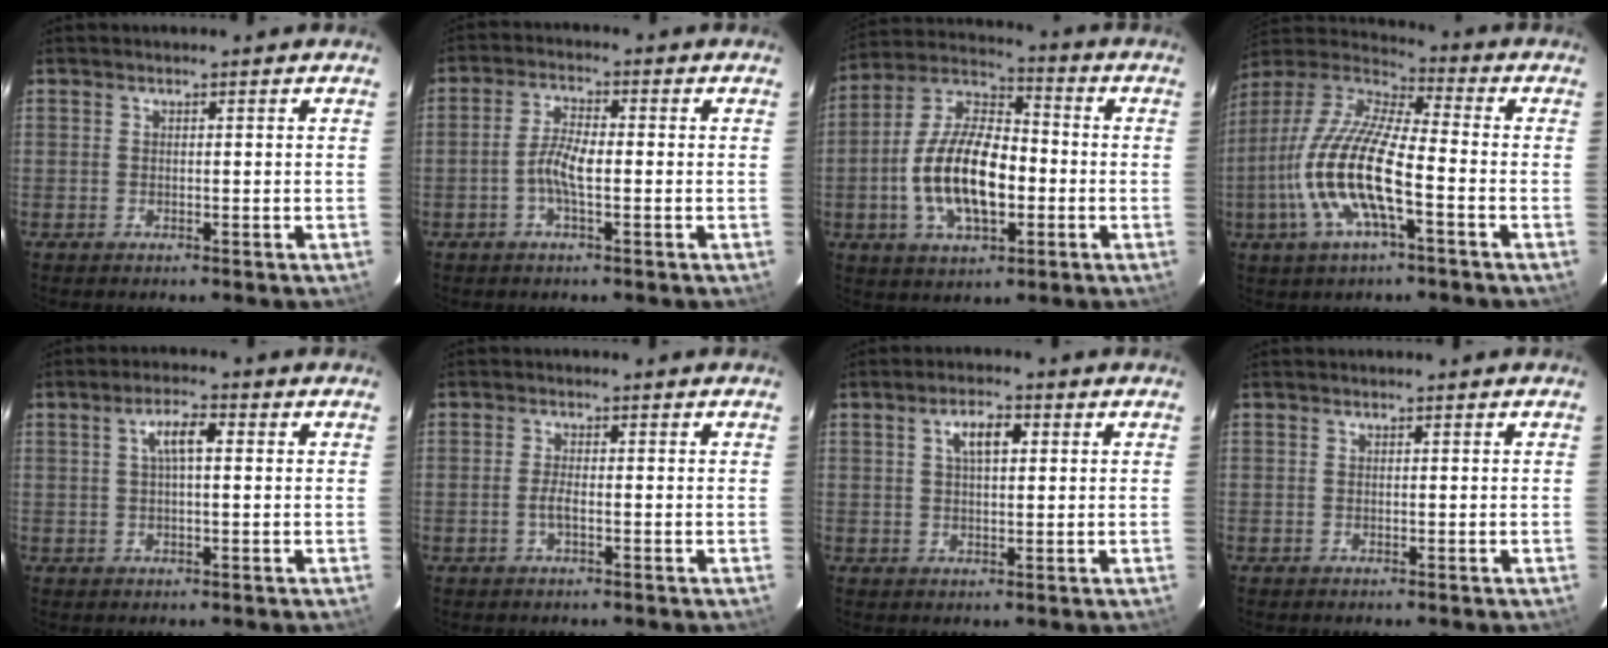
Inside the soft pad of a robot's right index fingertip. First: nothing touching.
{"total": 4.8, "force": [-1.2, 1.2, 4.5], "torque": [-0.096, 0.008, -0.026]}
{"total": 16.5, "force": [-3.1, 7.8, 14.2], "torque": [-0.276, 0.010, -0.056]}
{"total": 17.3, "force": [-5.3, 4.5, 15.9], "torque": [-0.323, -0.010, -0.109]}
{"total": 4.7, "force": [1.1, 1.3, 4.4], "torque": [-0.081, 0.012, 0.023]}
{"total": 1.9, "force": [-0.7, 0.3, 1.7], "torque": [-0.037, 0.000, -0.013]}
{"total": 4.8, "force": [1.6, 1.9, 4.1], "torque": [-0.071, 0.012, 0.030]}
{"total": 0.0}